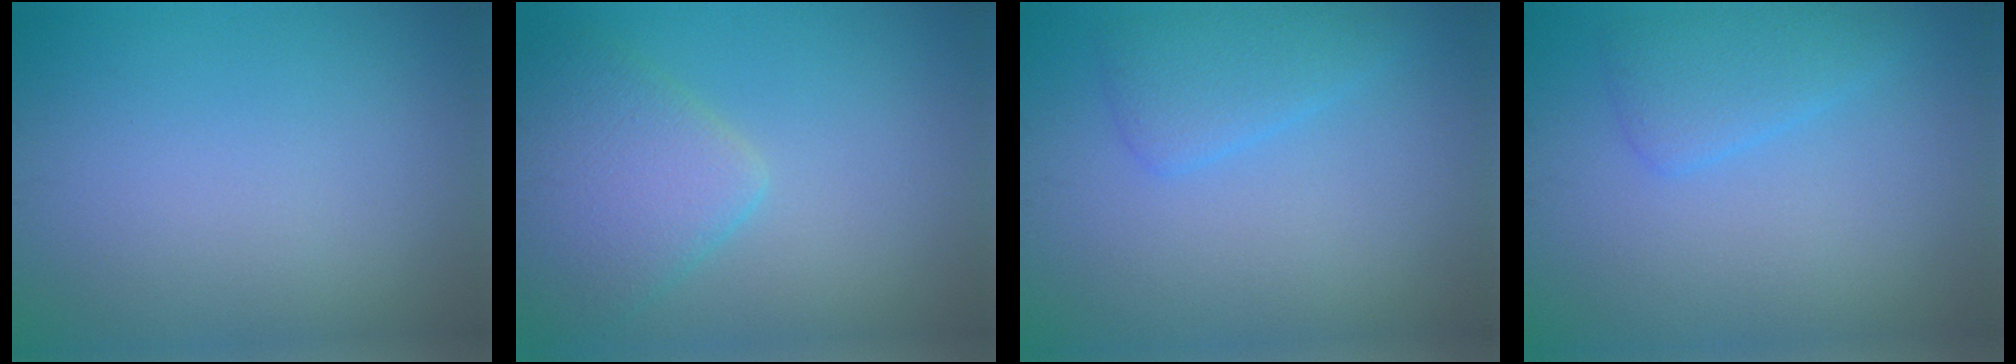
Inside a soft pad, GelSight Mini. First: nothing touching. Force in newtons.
{"total": 5.0, "press": 5.0, "slide": 0.2}
{"total": 2.7, "press": 2.6, "slide": 0.3}
{"total": 2.7, "press": 2.6, "slide": 0.3}